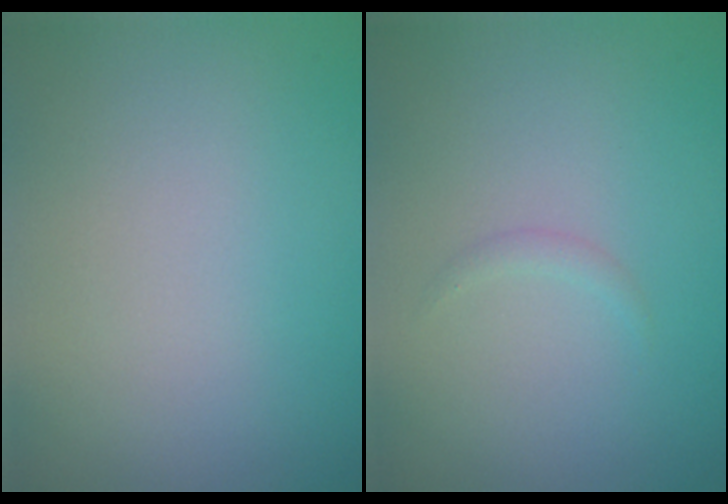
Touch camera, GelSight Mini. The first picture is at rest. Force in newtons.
{"total": 0.6, "press": 0.6, "slide": 0.0}